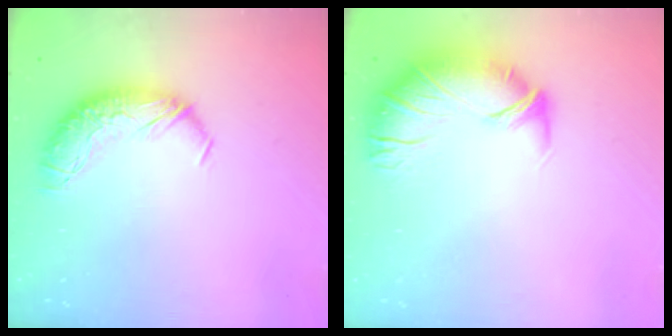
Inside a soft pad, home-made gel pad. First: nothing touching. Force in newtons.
{"total": 3.1, "press": 2.0, "slide": 2.3}